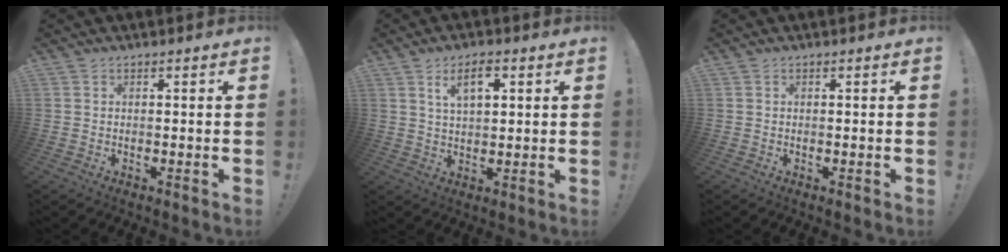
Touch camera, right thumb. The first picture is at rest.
{"total": 6.9, "force": [3.1, 2.9, 5.4], "torque": [-0.078, -0.007, 0.048]}
{"total": 0.0}